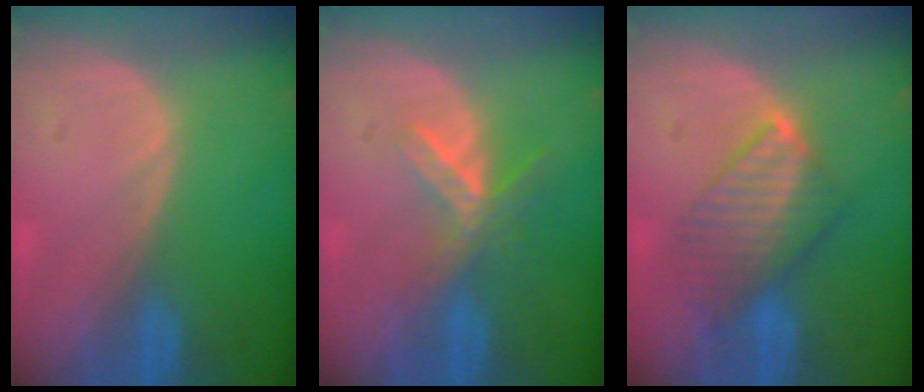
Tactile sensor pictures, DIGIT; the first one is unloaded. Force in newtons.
{"total": 5.6, "press": 4.9, "slide": 2.7}
{"total": 6.6, "press": 6.6, "slide": 0.9}